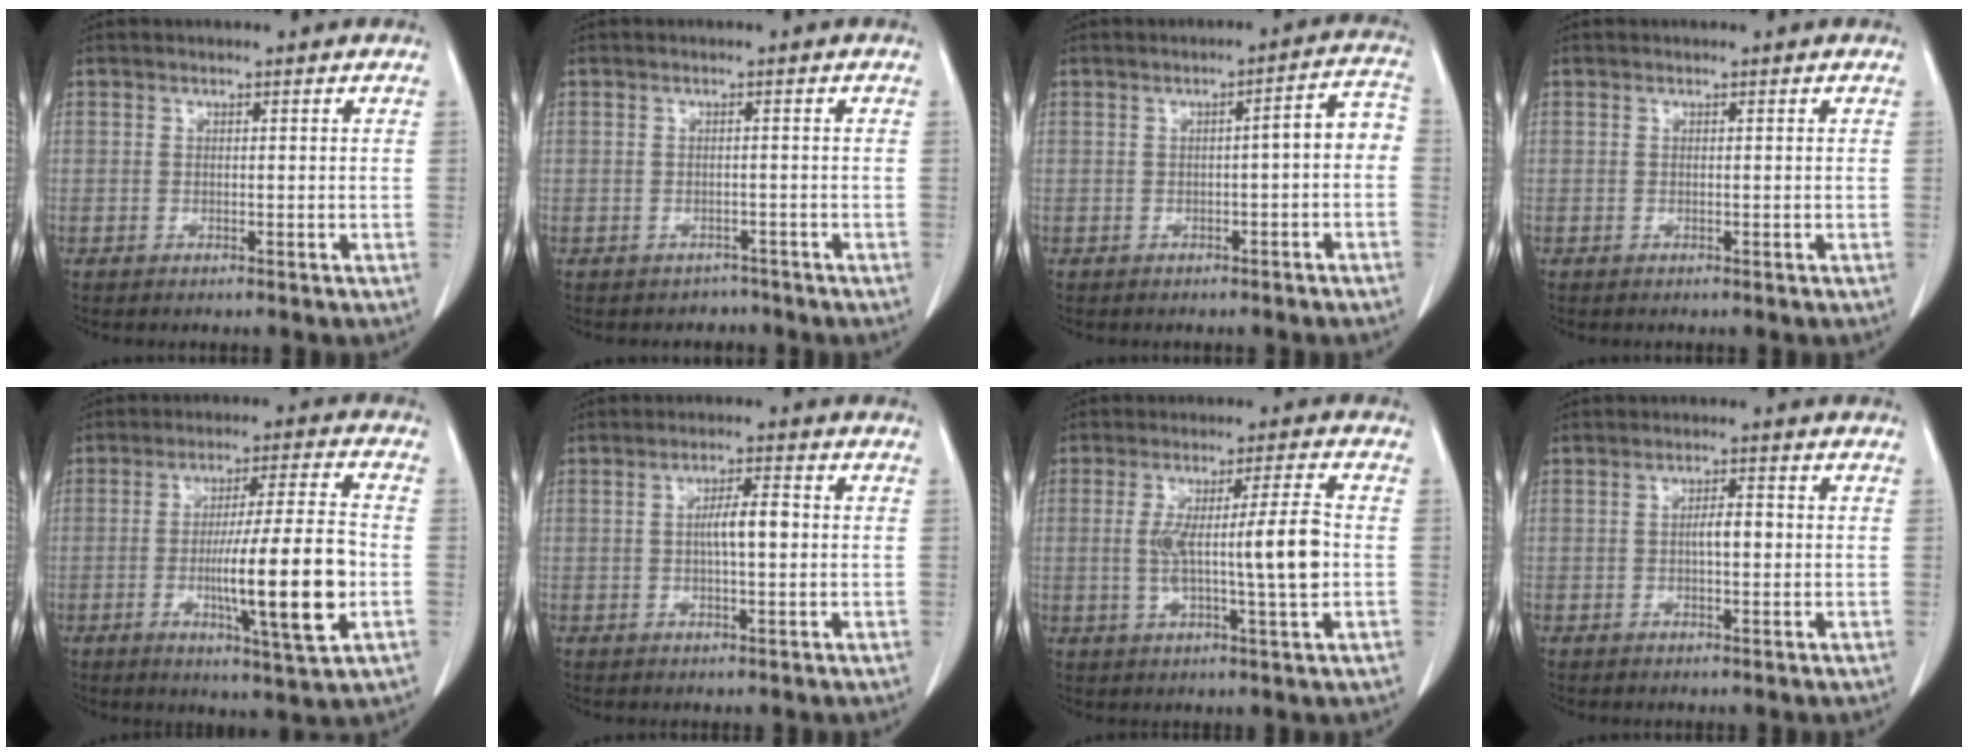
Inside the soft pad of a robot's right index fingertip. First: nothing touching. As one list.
[{"total": 2.1, "force": [-1.6, 1.2, -0.7], "torque": [0.005, 0.007, -0.024]}, {"total": 4.6, "force": [-0.8, 0.9, 4.5], "torque": [-0.054, 0.026, -0.012]}, {"total": 0.0}, {"total": 14.4, "force": [-2.9, 0.3, 14.1], "torque": [-0.227, -0.009, -0.046]}, {"total": 4.5, "force": [0.1, 0.9, 4.4], "torque": [-0.079, 0.006, 0.001]}, {"total": 10.2, "force": [-0.3, 0.3, 10.2], "torque": [-0.171, 0.010, -0.003]}, {"total": 2.3, "force": [-0.2, 0.6, 2.2], "torque": [-0.038, 0.004, -0.004]}]